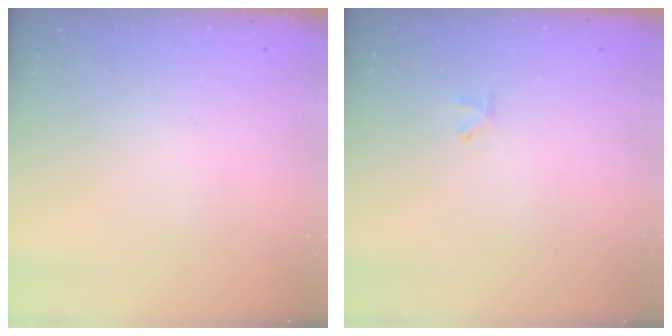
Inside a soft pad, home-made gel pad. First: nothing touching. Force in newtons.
{"total": 0.0}